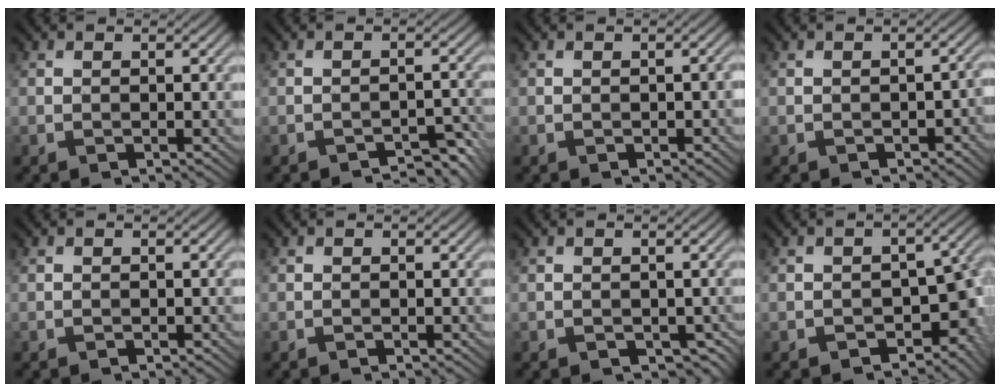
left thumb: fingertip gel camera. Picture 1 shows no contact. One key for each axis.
{"total": 3.2, "fx": -2.8, "fy": 0.7, "fz": 1.2, "tx": -0.015, "ty": 0.009, "tz": -0.033}
{"total": 0.7, "fx": -0.3, "fy": 0.3, "fz": 0.5, "tx": -0.009, "ty": -0.001, "tz": -0.003}
{"total": 1.9, "fx": -0.9, "fy": 1.1, "fz": 1.2, "tx": -0.022, "ty": -0.005, "tz": -0.010}
{"total": 0.0}
{"total": 0.0}
{"total": 2.0, "fx": -0.2, "fy": 1.6, "fz": 1.3, "tx": -0.026, "ty": -0.010, "tz": 0.001}
{"total": 7.8, "fx": -2.7, "fy": 5.1, "fz": 5.2, "tx": -0.074, "ty": -0.020, "tz": -0.030}